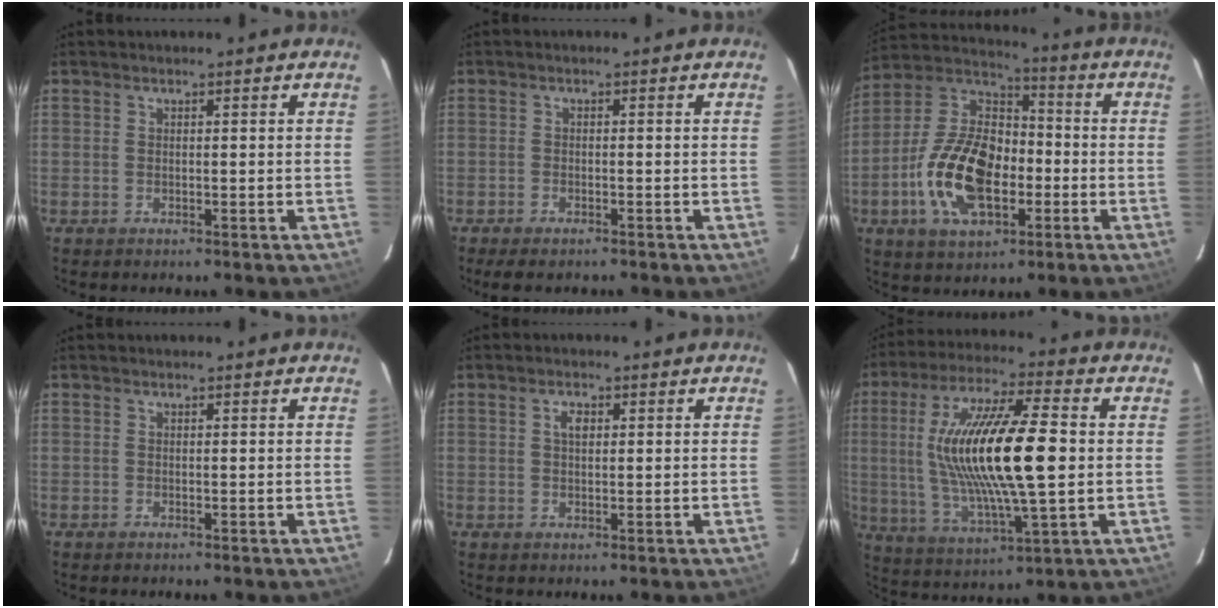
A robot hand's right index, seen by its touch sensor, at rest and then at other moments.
{"total": 4.1, "force": [-3.3, 1.3, 1.9], "torque": [-0.051, -0.016, -0.056]}
{"total": 18.5, "force": [-5.3, 10.5, 14.2], "torque": [-0.297, 0.011, -0.092]}
{"total": 0.0}
{"total": 2.0, "force": [0.6, 1.2, 1.5], "torque": [-0.027, 0.006, 0.010]}
{"total": 20.8, "force": [1.4, 4.5, 20.3], "torque": [-0.380, 0.001, 0.033]}